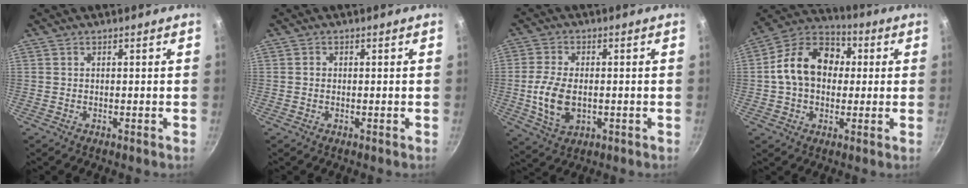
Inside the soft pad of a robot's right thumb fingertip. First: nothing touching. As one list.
[{"total": 0.7, "force": [0.0, 0.7, 0.3], "torque": [-0.006, 0.004, -0.001]}, {"total": 9.3, "force": [-1.0, 5.6, 7.3], "torque": [-0.146, 0.002, -0.013]}, {"total": 15.4, "force": [1.3, 11.8, 9.9], "torque": [-0.131, 0.034, 0.005]}]